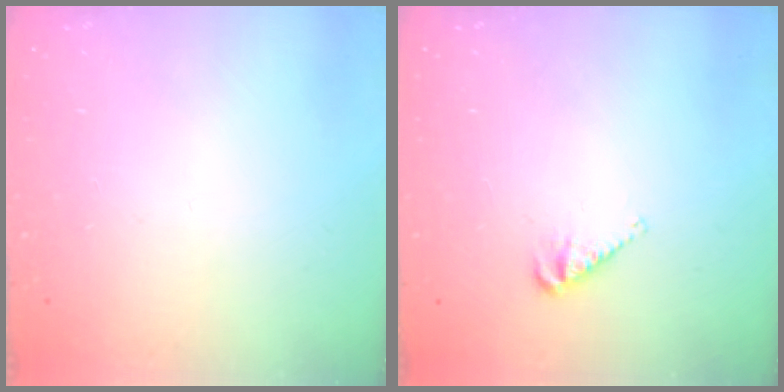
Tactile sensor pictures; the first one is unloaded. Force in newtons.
{"total": 4.3, "press": 4.3, "slide": 0.2}